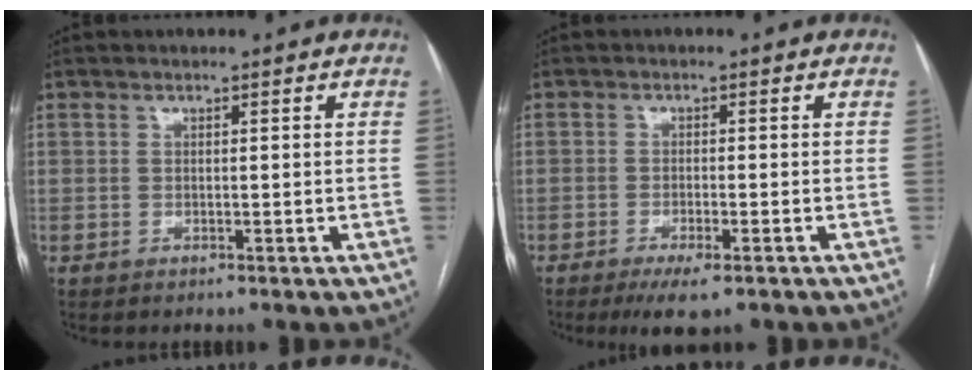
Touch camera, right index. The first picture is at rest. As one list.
[{"total": 4.3, "force": [-2.6, 0.7, 3.4], "torque": [-0.060, -0.011, -0.040]}]